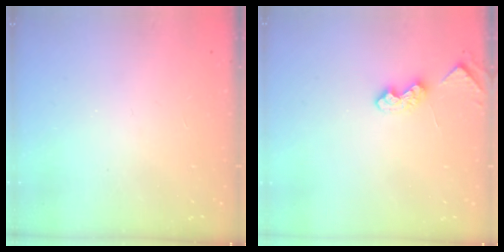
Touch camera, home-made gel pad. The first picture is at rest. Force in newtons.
{"total": 4.2, "press": 4.2, "slide": 0.5}